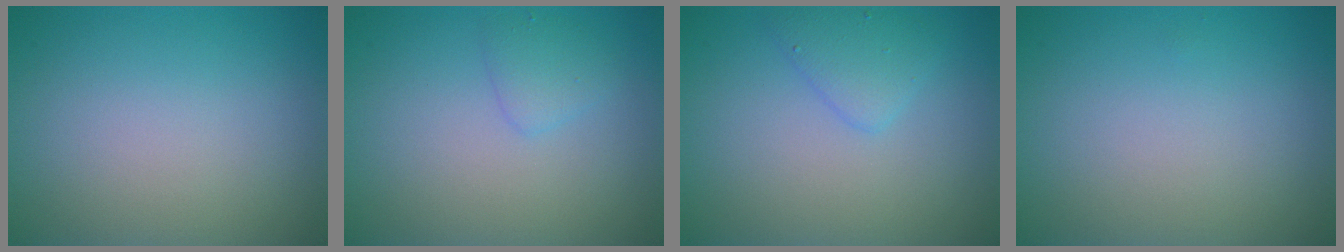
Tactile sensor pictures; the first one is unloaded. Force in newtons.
{"total": 1.4, "press": 1.4, "slide": 0.1}
{"total": 2.0, "press": 2.0, "slide": 0.1}
{"total": 0.0}